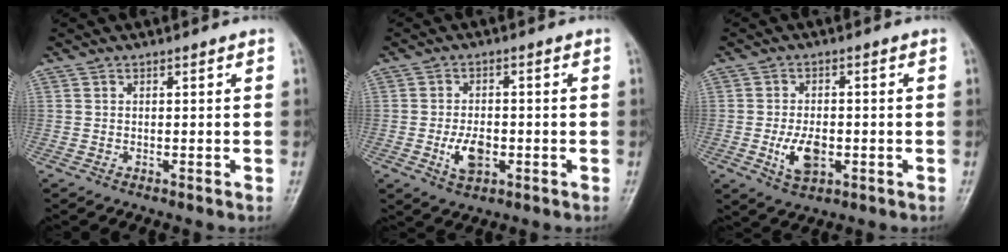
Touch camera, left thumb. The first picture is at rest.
{"total": 5.7, "force": [-1.5, 3.4, 4.3], "torque": [-0.070, 0.003, -0.022]}
{"total": 6.3, "force": [-1.5, 3.6, 4.9], "torque": [-0.082, 0.000, -0.021]}